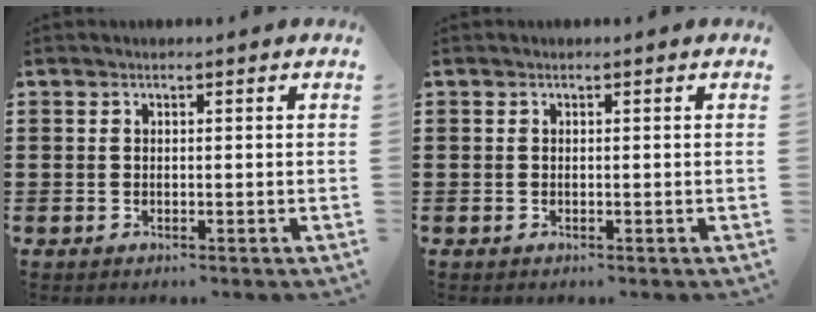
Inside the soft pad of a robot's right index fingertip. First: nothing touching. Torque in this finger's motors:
{"motor_torque": [0.92, 1.21, 0.00, 0.00]}